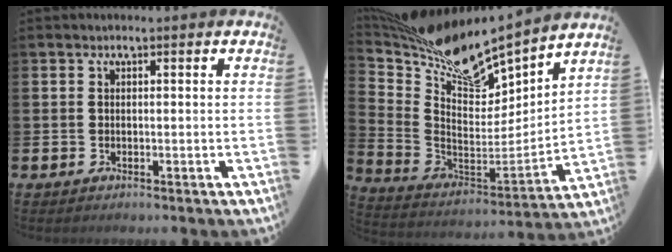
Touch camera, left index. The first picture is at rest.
{"total": 11.6, "force": [10.5, 2.3, 4.1], "torque": [-0.125, -0.075, 0.180]}